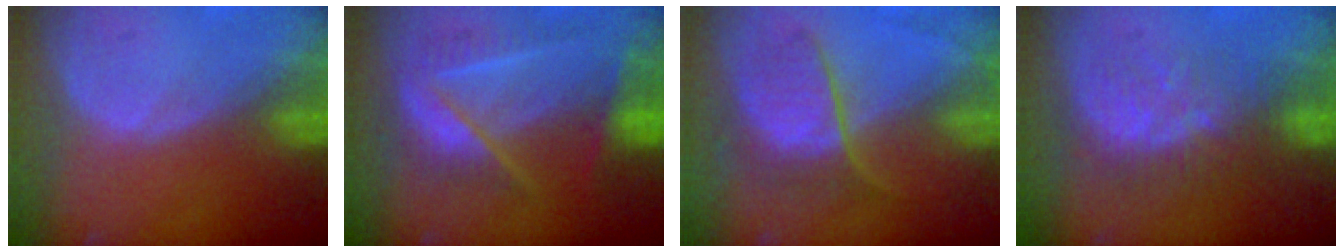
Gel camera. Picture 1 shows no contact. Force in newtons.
{"total": 7.8, "press": 7.6, "slide": 1.8}
{"total": 6.5, "press": 6.5, "slide": 0.9}
{"total": 7.6, "press": 7.1, "slide": 2.8}